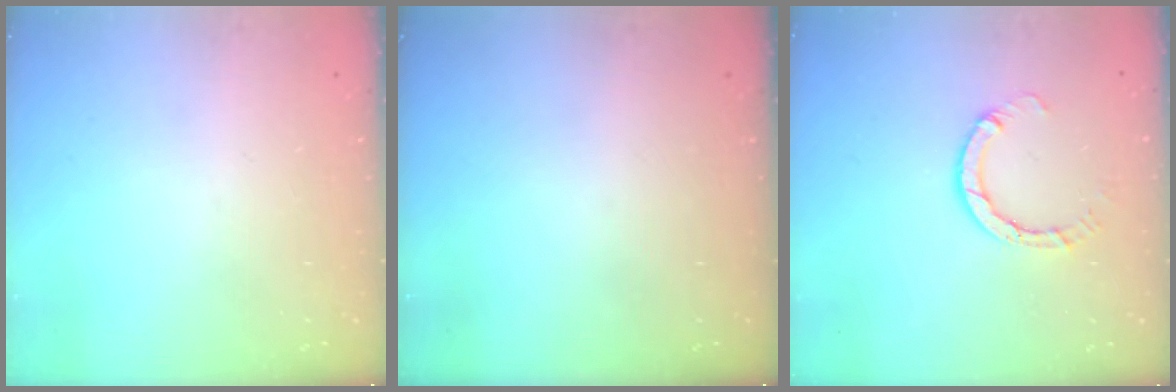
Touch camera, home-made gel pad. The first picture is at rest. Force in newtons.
{"total": 0.0}
{"total": 4.5, "press": 4.5, "slide": 0.3}